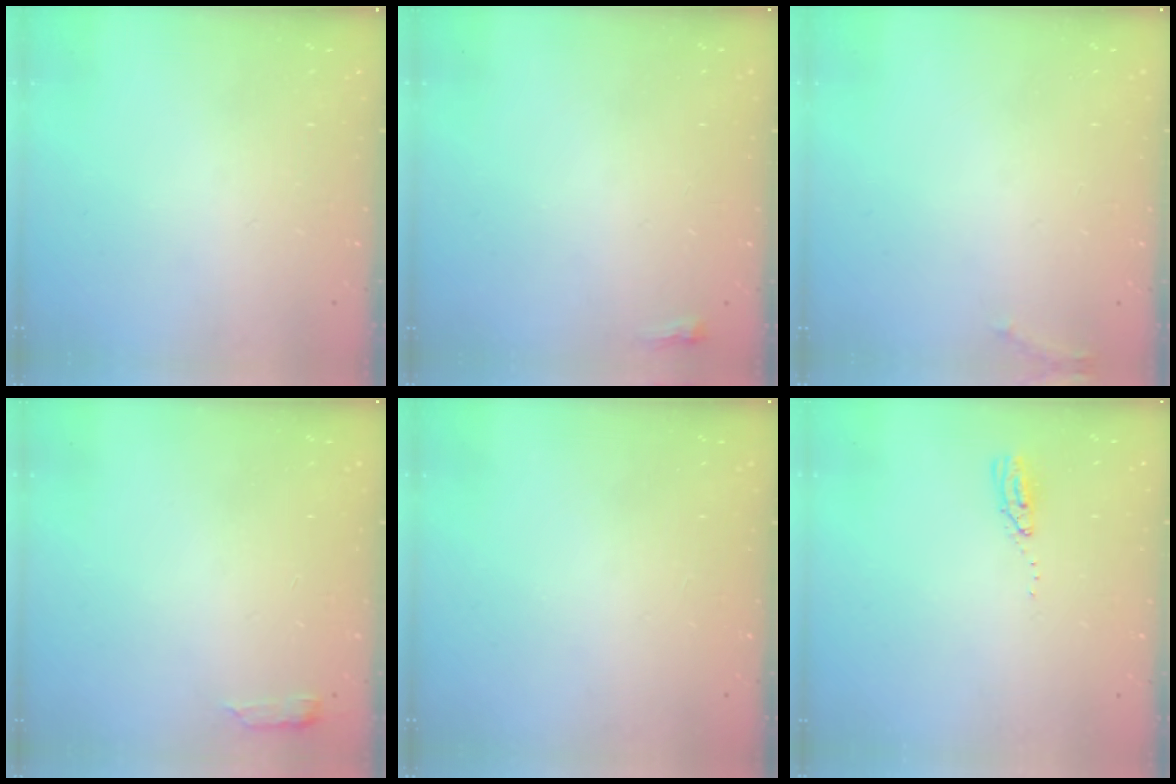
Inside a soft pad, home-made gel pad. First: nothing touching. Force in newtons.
{"total": 2.2, "press": 2.2, "slide": 0.6}
{"total": 5.6, "press": 5.3, "slide": 1.7}
{"total": 2.9, "press": 2.8, "slide": 0.6}
{"total": 0.0}
{"total": 3.6, "press": 3.5, "slide": 0.3}